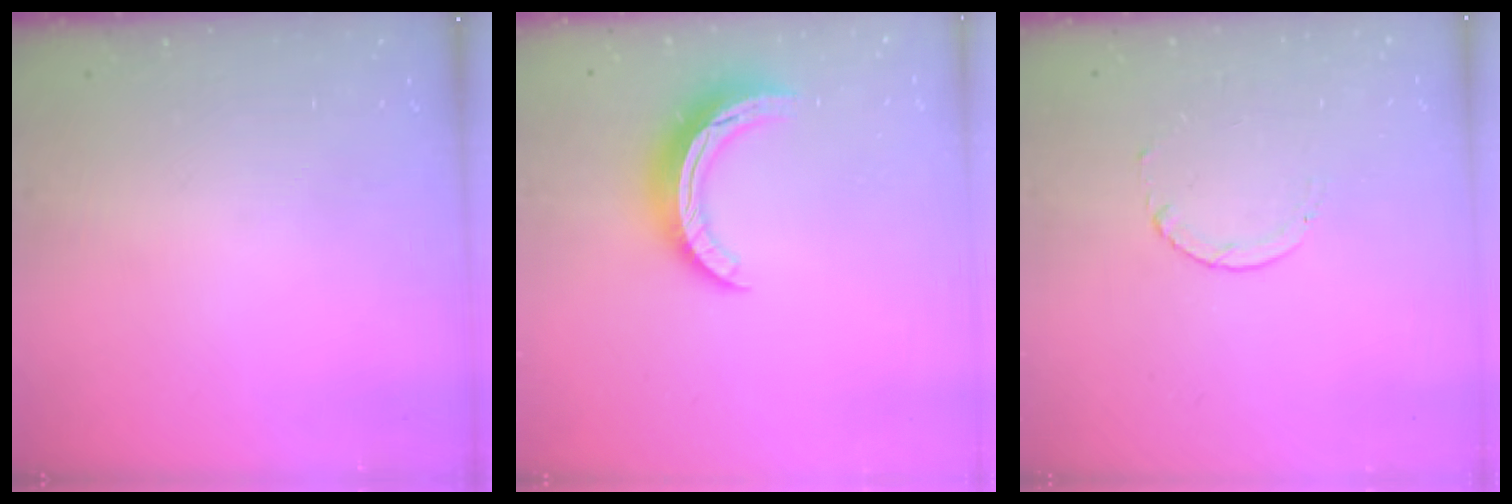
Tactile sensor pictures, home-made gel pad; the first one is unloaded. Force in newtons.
{"total": 10.3, "press": 10.3, "slide": 0.3}
{"total": 1.7, "press": 1.7, "slide": 0.2}